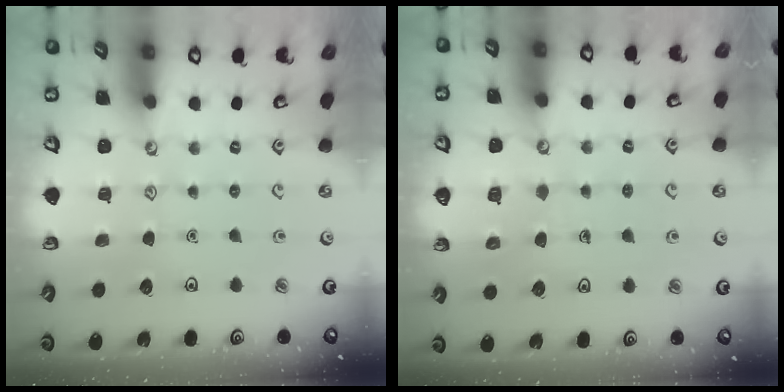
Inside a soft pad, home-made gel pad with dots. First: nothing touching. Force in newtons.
{"total": 5.4, "press": 5.4, "slide": 0.4}